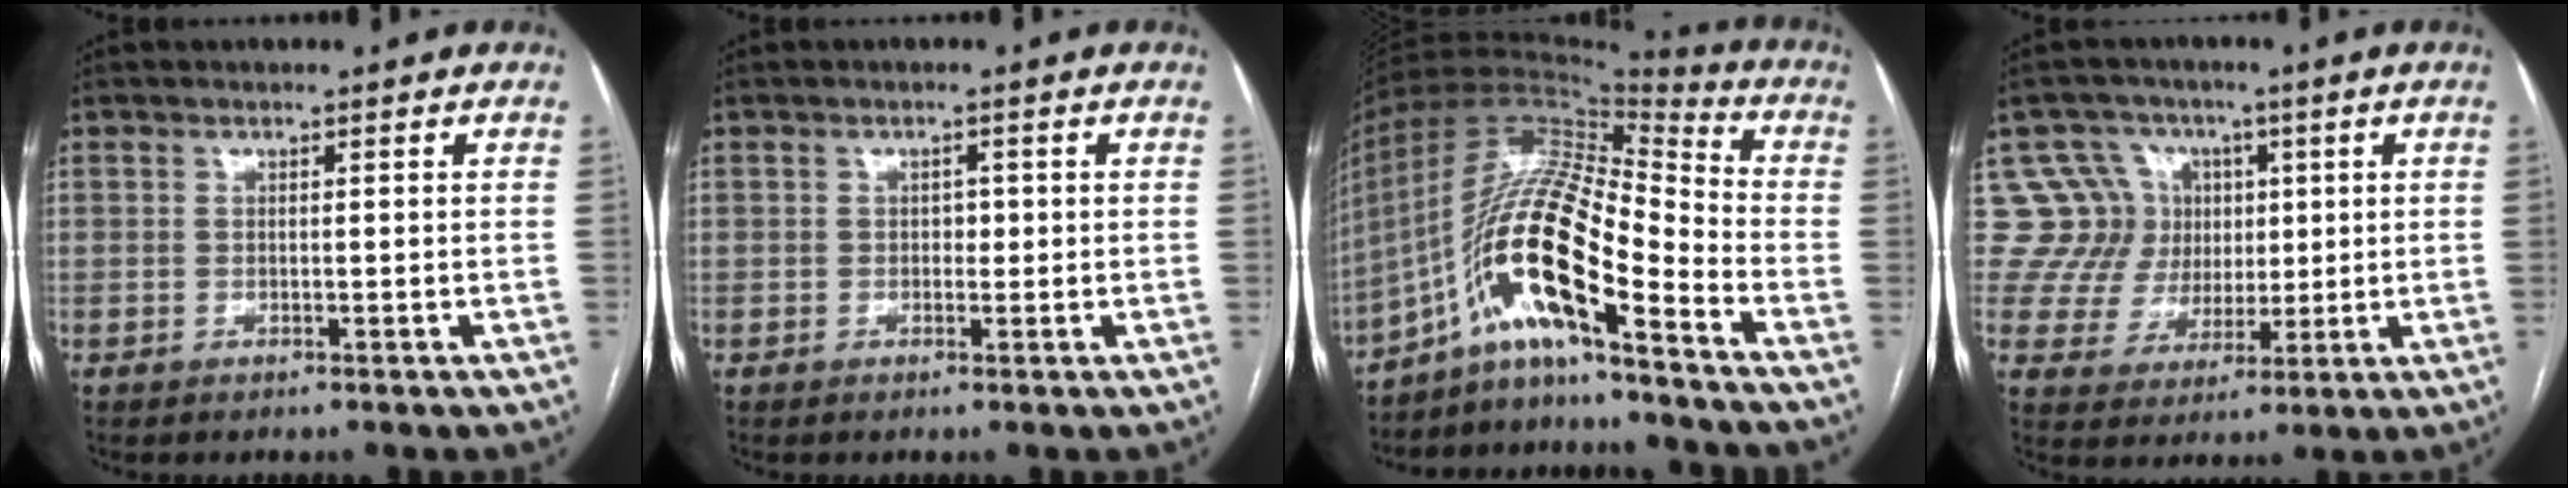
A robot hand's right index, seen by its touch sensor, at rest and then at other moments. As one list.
[{"total": 1.4, "force": [0.1, 1.0, 0.9], "torque": [-0.010, 0.002, 0.001]}, {"total": 15.7, "force": [-8.7, 2.3, 12.9], "torque": [-0.251, 0.021, -0.157]}, {"total": 15.2, "force": [4.3, 14.3, 2.7], "torque": [-0.066, 0.073, 0.098]}]